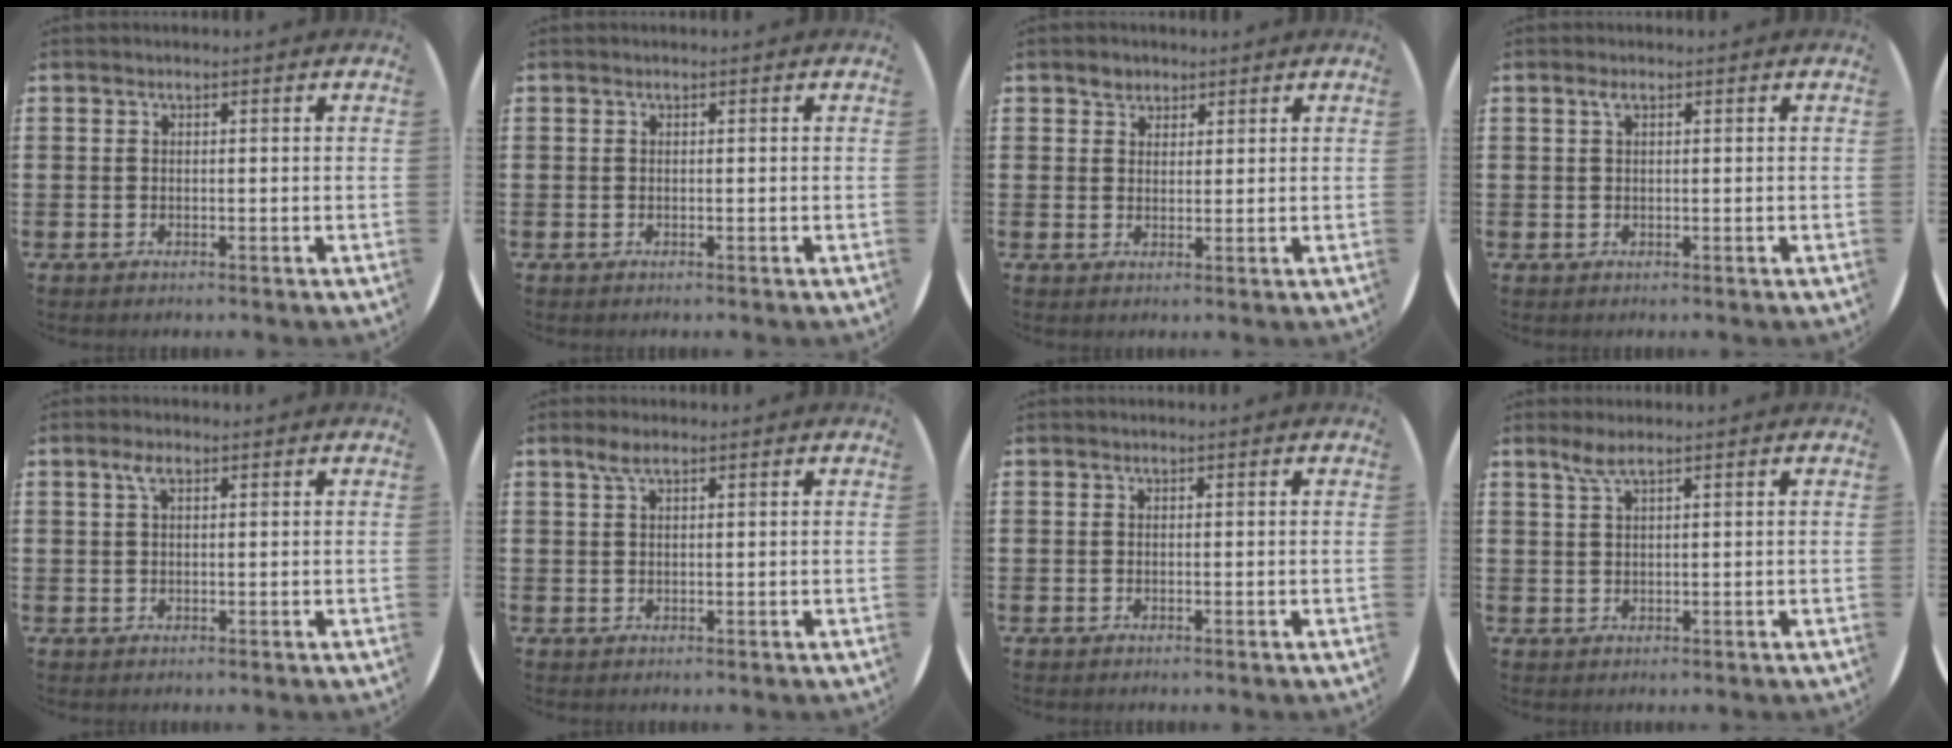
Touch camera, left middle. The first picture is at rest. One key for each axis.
{"total": 0.0}
{"total": 2.0, "fx": 1.6, "fy": 1.1, "fz": 0.1, "tx": 0.003, "ty": -0.001, "tz": 0.031}
{"total": 1.1, "fx": 0.5, "fy": 0.4, "fz": 0.9, "tx": -0.019, "ty": 0.004, "tz": 0.008}
{"total": 2.1, "fx": 1.0, "fy": 0.8, "fz": 1.6, "tx": -0.036, "ty": 0.006, "tz": 0.017}
{"total": 2.1, "fx": 1.3, "fy": 0.5, "fz": 1.6, "tx": -0.034, "ty": 0.005, "tz": 0.023}
{"total": 0.0}
{"total": 2.3, "fx": 1.5, "fy": 0.0, "fz": 1.7, "tx": -0.037, "ty": 0.001, "tz": 0.027}